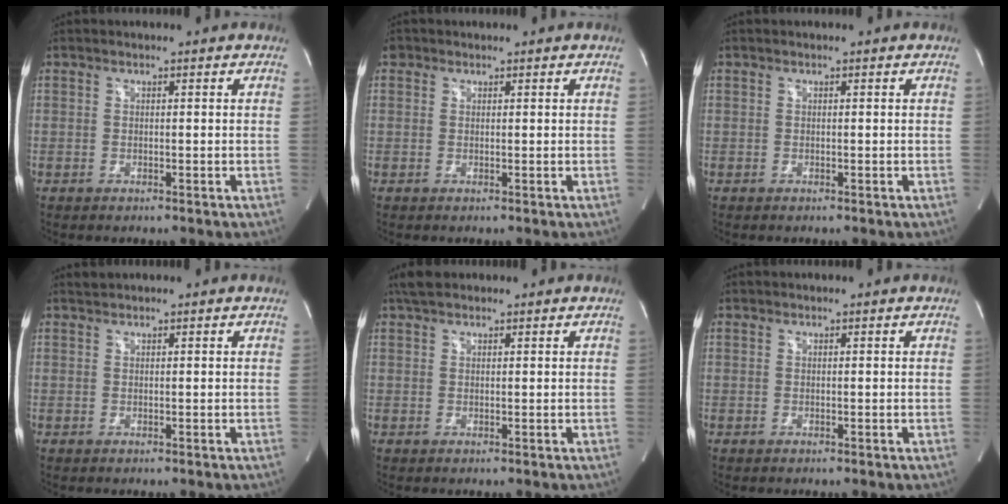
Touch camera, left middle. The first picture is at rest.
{"total": 0.9, "force": [0.5, 0.7, 0.0], "torque": [0.006, 0.004, 0.004]}
{"total": 0.0}
{"total": 0.5, "force": [0.5, -0.1, -0.1], "torque": [-0.005, 0.006, 0.015]}
{"total": 2.7, "force": [2.2, 1.1, 1.1], "torque": [-0.020, 0.017, 0.038]}
{"total": 0.0}